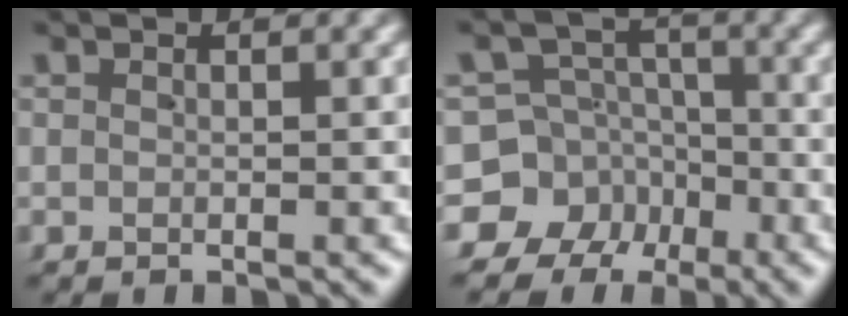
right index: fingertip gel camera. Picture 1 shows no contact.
{"total": 13.9, "force": [-5.0, 12.3, 4.1], "torque": [-0.089, -0.064, -0.081]}